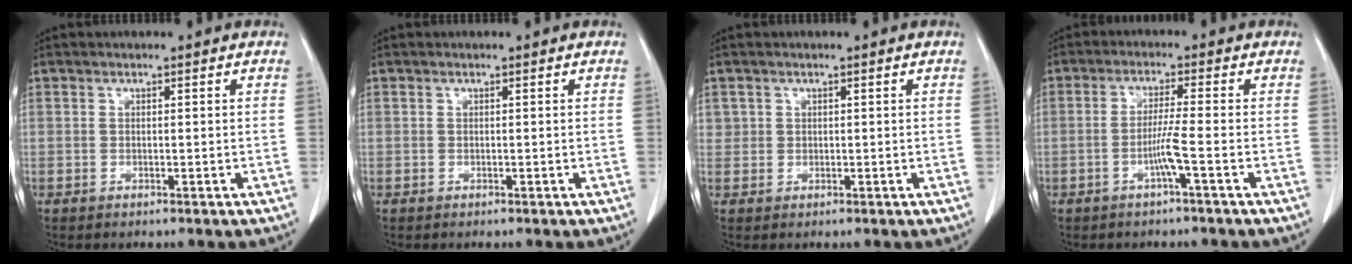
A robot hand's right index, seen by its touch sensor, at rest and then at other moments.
{"total": 0.0}
{"total": 1.3, "force": [0.6, 1.2, 0.0], "torque": [0.015, 0.003, 0.006]}
{"total": 3.9, "force": [-1.5, -0.9, 3.5], "torque": [-0.070, -0.001, -0.030]}